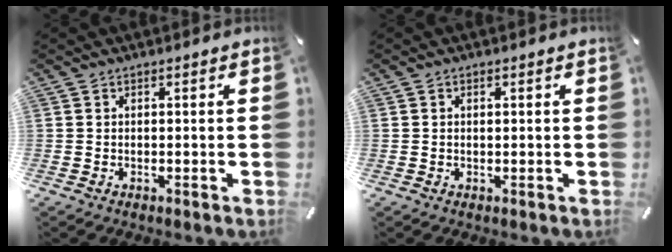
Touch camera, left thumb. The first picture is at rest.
{"total": 0.6, "force": [0.1, 0.4, 0.5], "torque": [-0.009, 0.001, 0.002]}